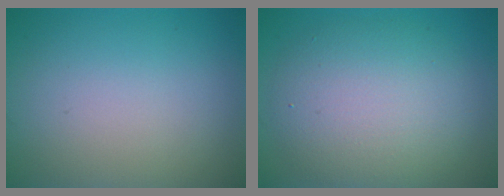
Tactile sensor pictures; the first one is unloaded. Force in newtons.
{"total": 6.9, "press": 6.9, "slide": 0.5}